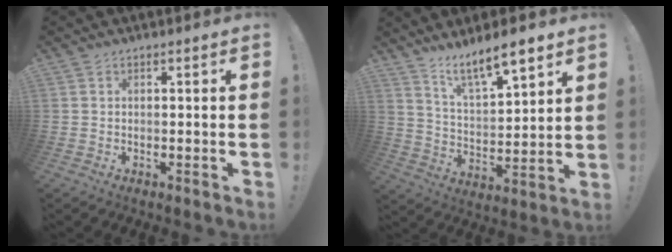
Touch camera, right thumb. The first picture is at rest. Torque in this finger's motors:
{"motor_torque": [0.49, 0.49, 0.31, 0.26, 0.26]}